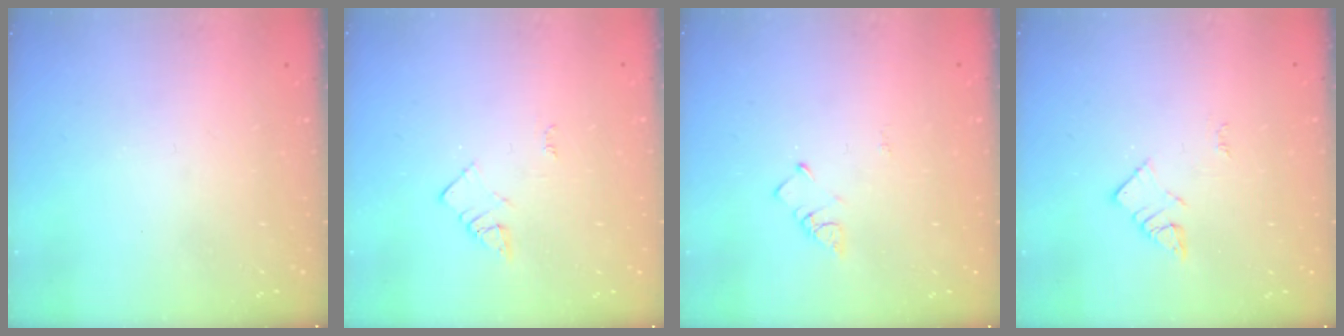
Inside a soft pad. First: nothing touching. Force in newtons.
{"total": 2.3, "press": 2.3, "slide": 0.3}
{"total": 2.8, "press": 2.8, "slide": 0.5}
{"total": 4.2, "press": 4.2, "slide": 0.3}